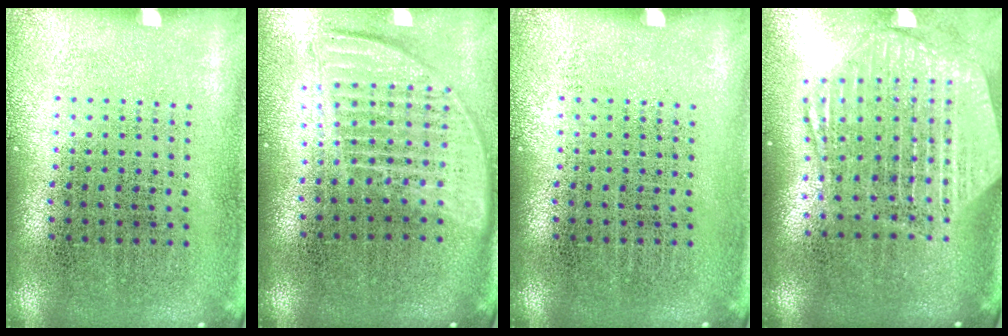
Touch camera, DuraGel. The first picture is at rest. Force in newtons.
{"total": 1.8, "press": 1.5, "slide": 1.0}
{"total": 0.0}
{"total": 2.7, "press": 2.2, "slide": 1.5}